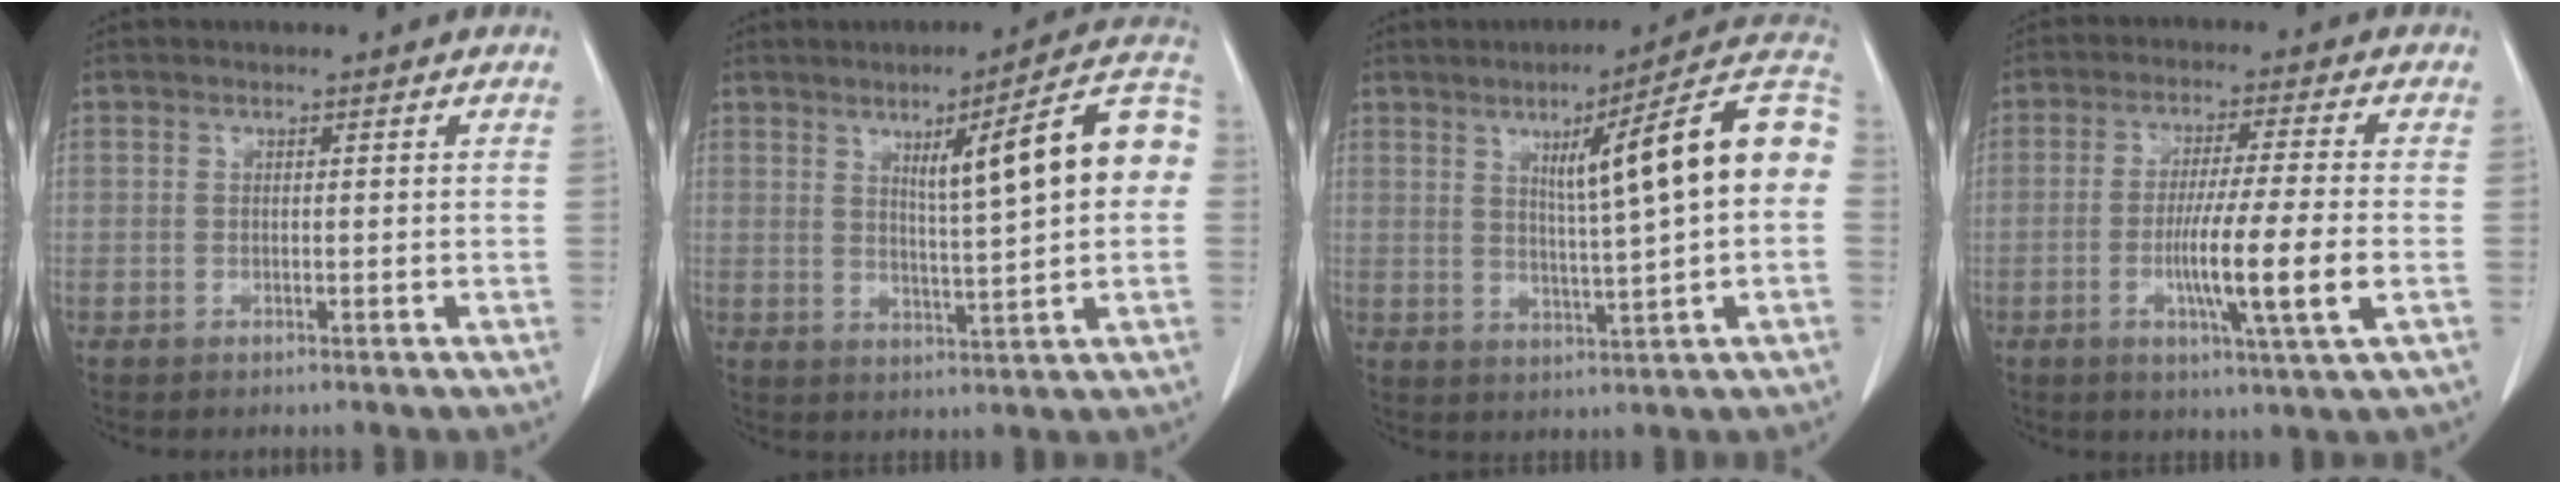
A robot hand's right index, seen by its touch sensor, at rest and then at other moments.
{"total": 13.7, "force": [2.7, 1.0, 13.4], "torque": [-0.182, 0.025, 0.037]}
{"total": 16.2, "force": [2.7, 0.3, 15.9], "torque": [-0.219, 0.027, 0.034]}
{"total": 10.6, "force": [-2.5, -0.6, 10.3], "torque": [-0.182, -0.016, -0.048]}